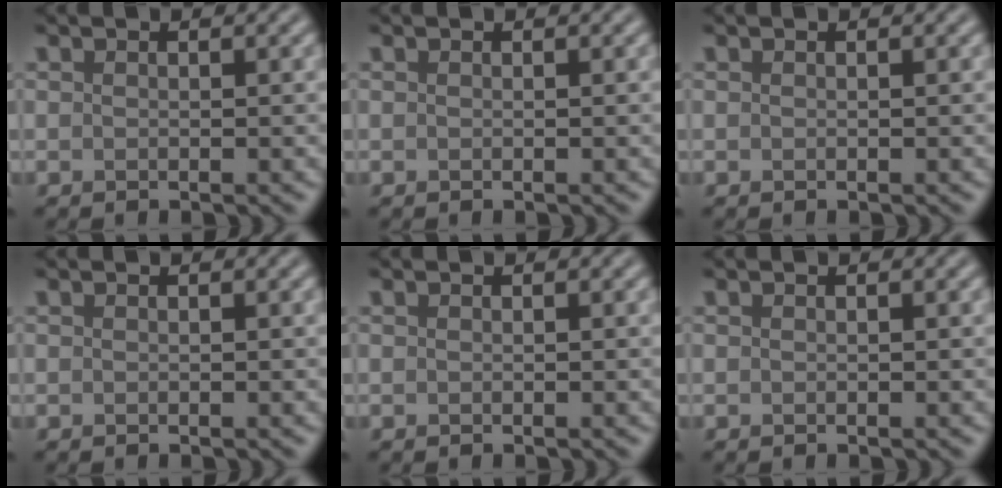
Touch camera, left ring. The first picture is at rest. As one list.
[{"total": 0.0}, {"total": 0.0}, {"total": 0.0}, {"total": 0.0}, {"total": 0.0}]